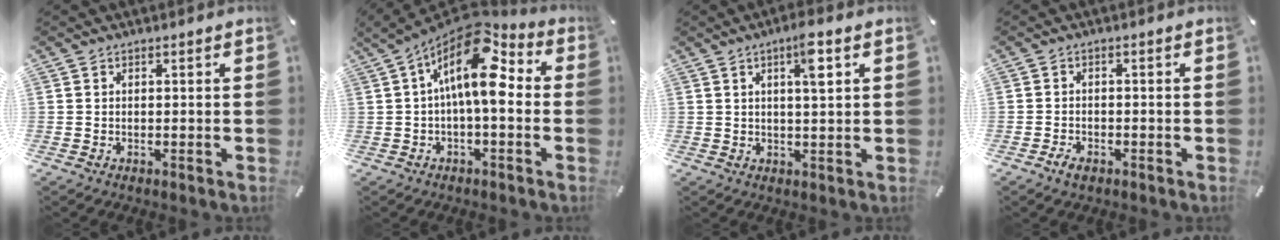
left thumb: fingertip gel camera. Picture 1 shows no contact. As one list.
[{"total": 15.4, "force": [3.8, 7.1, 13.2], "torque": [-0.232, -0.030, 0.061]}, {"total": 5.8, "force": [2.3, 1.1, 5.2], "torque": [-0.090, -0.003, 0.033]}, {"total": 2.3, "force": [-1.6, 1.3, 1.0], "torque": [-0.020, 0.008, -0.031]}]